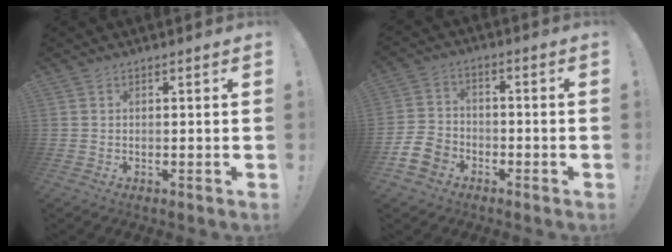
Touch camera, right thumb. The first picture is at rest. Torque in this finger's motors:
{"motor_torque": [0.87, 0.40, 0.07, -0.38, 0.03]}